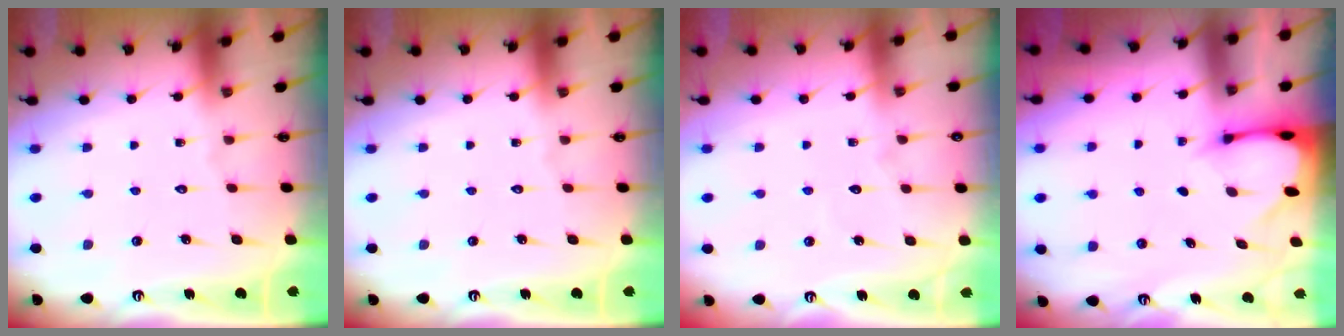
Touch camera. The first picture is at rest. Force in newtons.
{"total": 0.0}
{"total": 3.0, "press": 3.0, "slide": 0.3}
{"total": 2.4, "press": 2.4, "slide": 0.1}